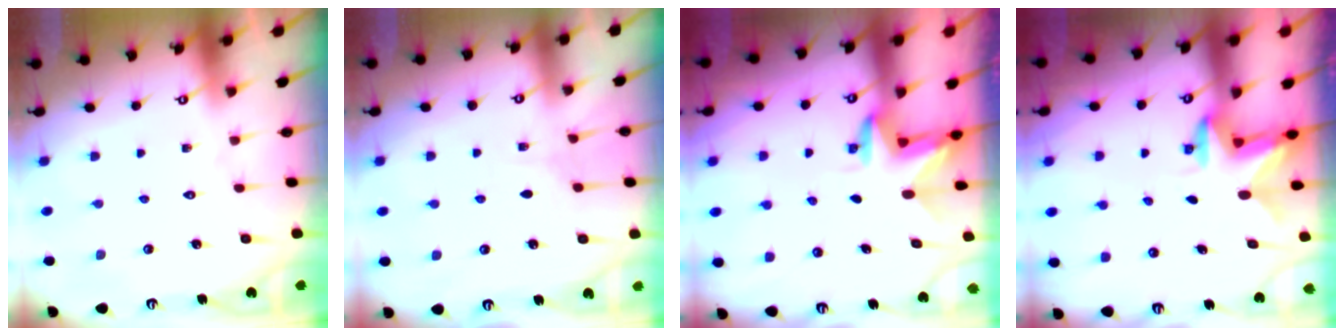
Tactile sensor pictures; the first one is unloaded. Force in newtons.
{"total": 3.7, "press": 3.6, "slide": 0.5}
{"total": 3.4, "press": 3.4, "slide": 0.2}
{"total": 2.6, "press": 2.6, "slide": 0.6}